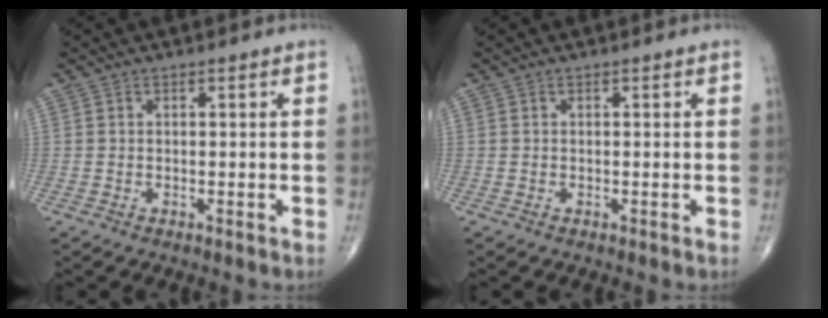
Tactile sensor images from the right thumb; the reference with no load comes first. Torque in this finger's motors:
{"motor_torque": [0.08, 0.07, 0.14, -0.16, 0.01]}